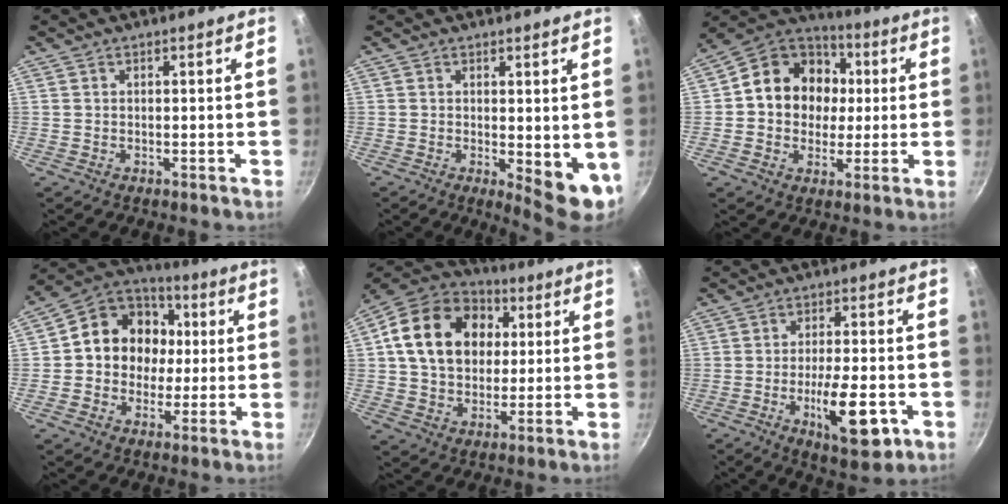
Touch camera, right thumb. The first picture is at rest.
{"total": 7.4, "force": [0.0, 2.8, 6.8], "torque": [-0.073, -0.011, 0.008]}
{"total": 16.1, "force": [1.7, 13.6, 8.4], "torque": [-0.100, 0.022, 0.014]}
{"total": 15.0, "force": [1.1, 13.1, 7.3], "torque": [-0.079, 0.026, 0.000]}
{"total": 20.3, "force": [4.4, 15.4, 12.5], "torque": [-0.192, 0.019, 0.067]}
{"total": 12.6, "force": [-4.3, 4.1, 11.1], "torque": [-0.161, 0.010, -0.061]}